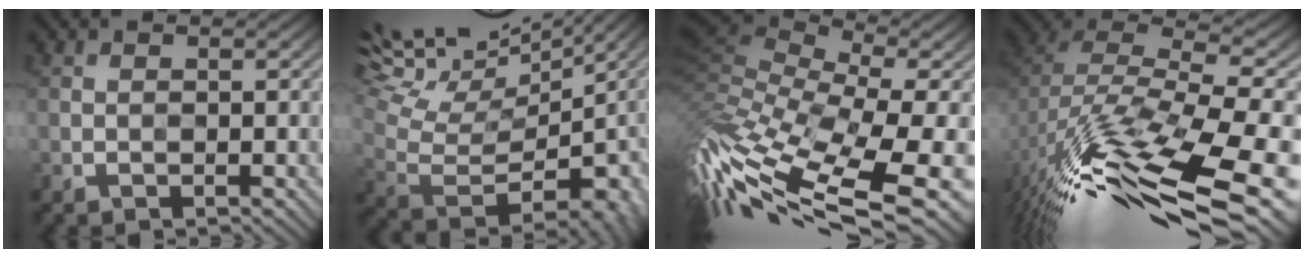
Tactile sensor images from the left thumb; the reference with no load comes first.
{"total": 14.3, "force": [10.5, 4.3, 8.7], "torque": [-0.179, 0.032, 0.162]}
{"total": 14.1, "force": [-4.1, 5.4, 12.4], "torque": [-0.260, -0.007, -0.038]}
{"total": 15.8, "force": [-9.3, 5.5, 11.5], "torque": [-0.253, -0.021, -0.145]}